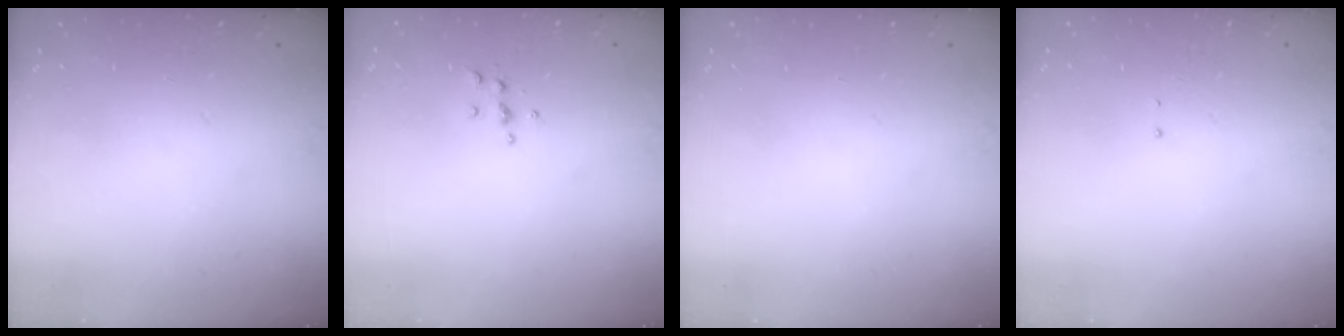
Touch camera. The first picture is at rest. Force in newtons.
{"total": 5.3, "press": 5.3, "slide": 0.5}
{"total": 0.0}
{"total": 1.3, "press": 1.2, "slide": 0.6}